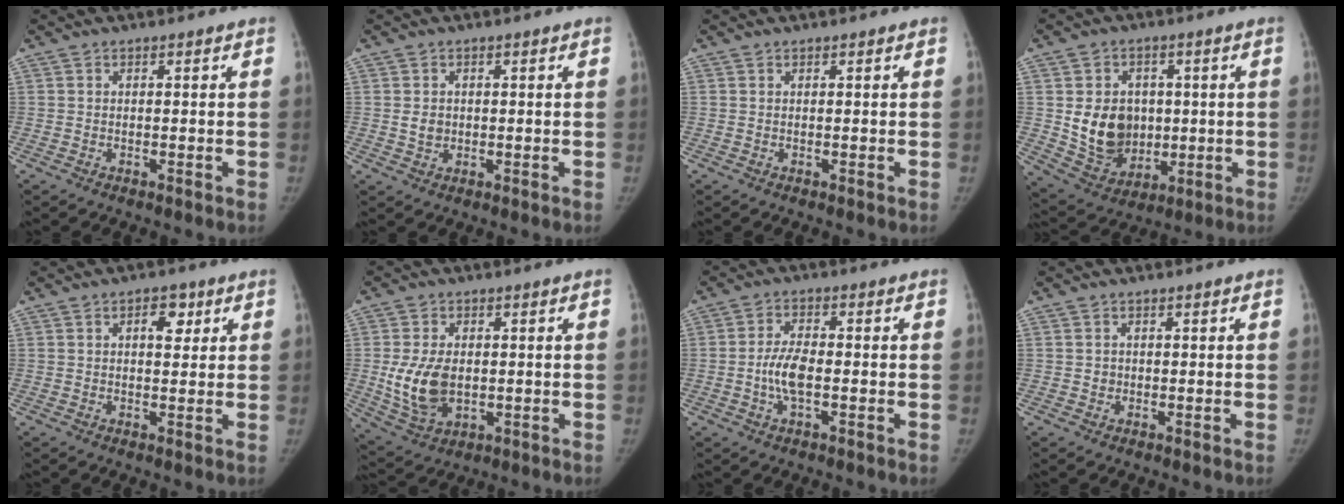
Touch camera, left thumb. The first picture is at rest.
{"total": 2.4, "force": [0.1, 2.1, 1.2], "torque": [-0.005, 0.002, 0.005]}
{"total": 0.0}
{"total": 12.6, "force": [0.6, 10.4, 7.1], "torque": [-0.073, -0.011, 0.030]}
{"total": 4.4, "force": [1.8, 2.6, 3.1], "torque": [-0.023, -0.003, 0.021]}
{"total": 10.4, "force": [-0.3, 6.9, 7.7], "torque": [-0.134, -0.006, 0.008]}
{"total": 5.6, "force": [-1.2, 2.5, 4.8], "torque": [-0.094, 0.012, -0.026]}
{"total": 1.1, "force": [-0.1, 1.1, 0.1], "torque": [0.010, 0.004, -0.002]}